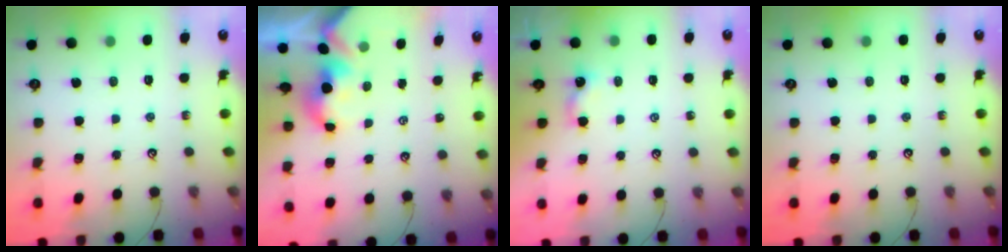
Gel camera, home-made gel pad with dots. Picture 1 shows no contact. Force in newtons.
{"total": 1.6, "press": 1.6, "slide": 0.2}
{"total": 1.7, "press": 1.6, "slide": 0.3}
{"total": 0.0}